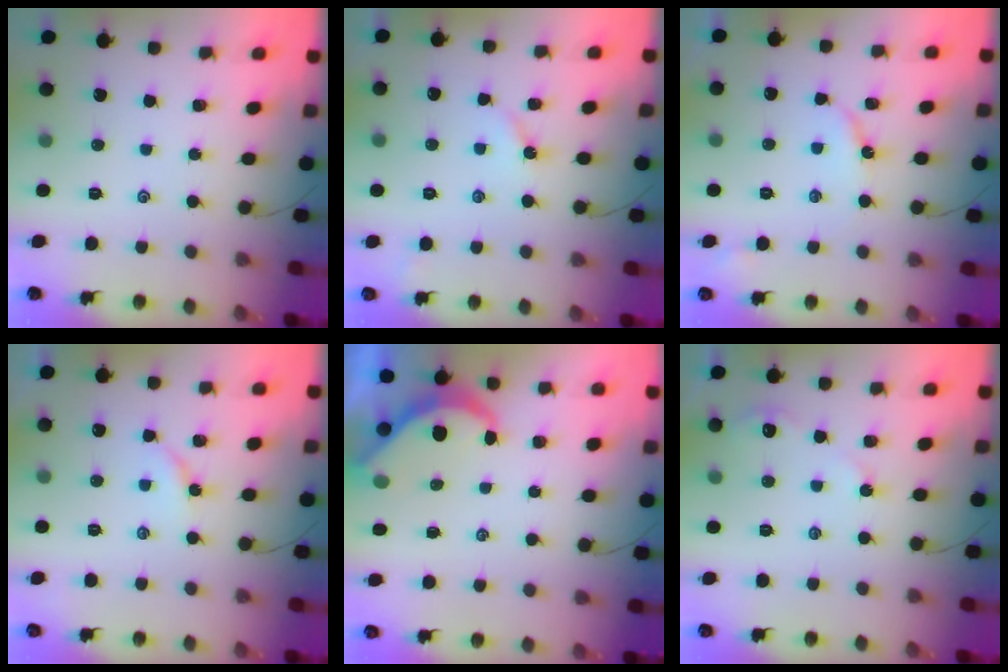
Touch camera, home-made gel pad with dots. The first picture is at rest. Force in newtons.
{"total": 2.6, "press": 2.6, "slide": 0.3}
{"total": 4.9, "press": 4.9, "slide": 0.6}
{"total": 3.0, "press": 2.9, "slide": 0.3}
{"total": 7.2, "press": 7.2, "slide": 0.4}
{"total": 2.8, "press": 2.8, "slide": 0.4}